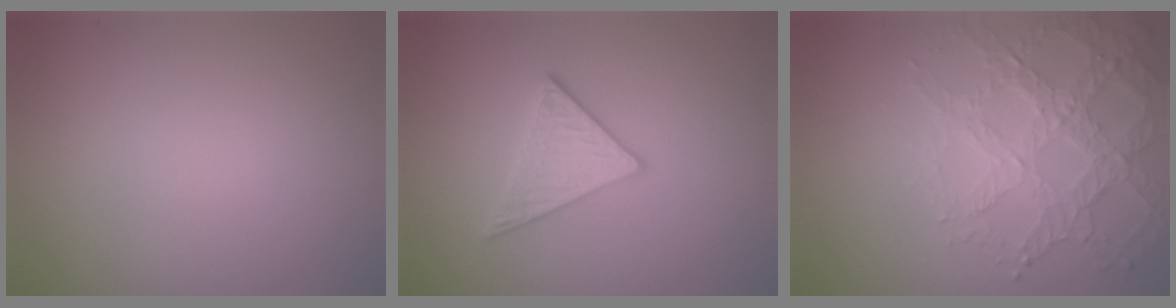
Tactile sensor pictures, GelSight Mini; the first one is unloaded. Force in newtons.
{"total": 2.9, "press": 2.9, "slide": 0.4}
{"total": 5.7, "press": 4.6, "slide": 3.3}